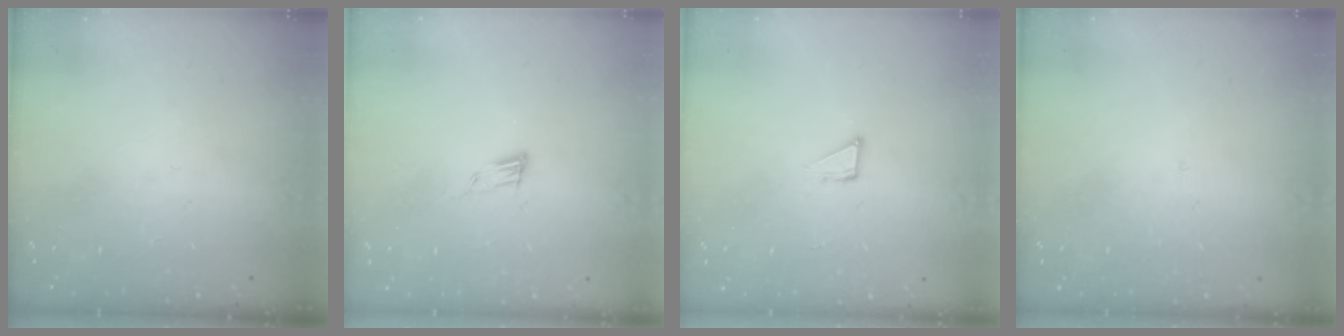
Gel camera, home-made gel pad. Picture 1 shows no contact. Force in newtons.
{"total": 4.6, "press": 4.6, "slide": 0.4}
{"total": 2.8, "press": 2.8, "slide": 0.2}
{"total": 1.7, "press": 1.6, "slide": 0.1}